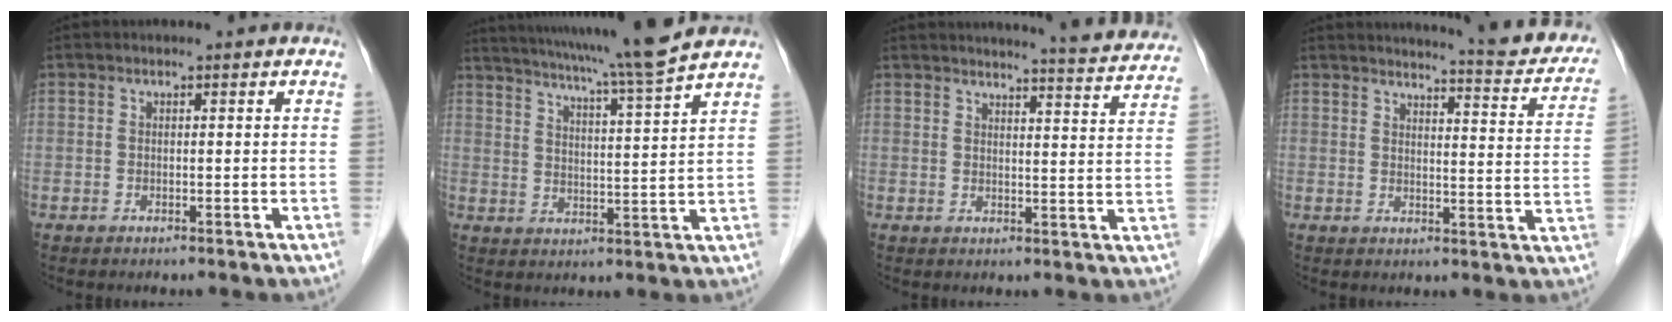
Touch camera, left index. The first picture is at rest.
{"total": 15.2, "force": [13.2, -2.0, 7.2], "torque": [-0.126, -0.018, 0.186]}
{"total": 13.8, "force": [13.4, 0.0, 3.6], "torque": [-0.046, -0.048, 0.141]}
{"total": 15.5, "force": [14.2, 1.6, 5.9], "torque": [-0.065, -0.051, 0.147]}